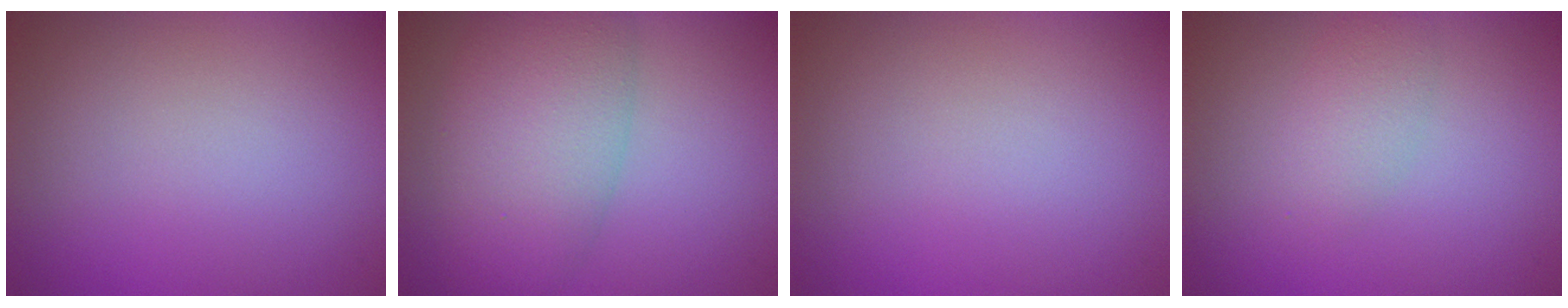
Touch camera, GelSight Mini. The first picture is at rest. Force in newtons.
{"total": 7.5, "press": 7.5, "slide": 0.4}
{"total": 0.0}
{"total": 2.1, "press": 2.1, "slide": 0.0}